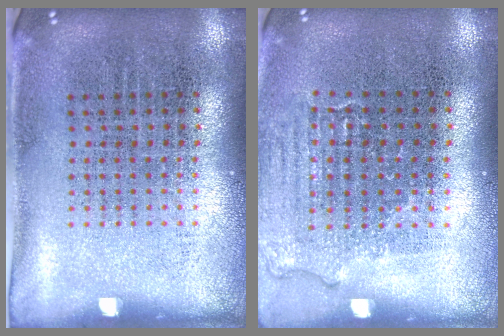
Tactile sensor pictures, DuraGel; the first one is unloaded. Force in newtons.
{"total": 1.1, "press": 1.0, "slide": 0.1}